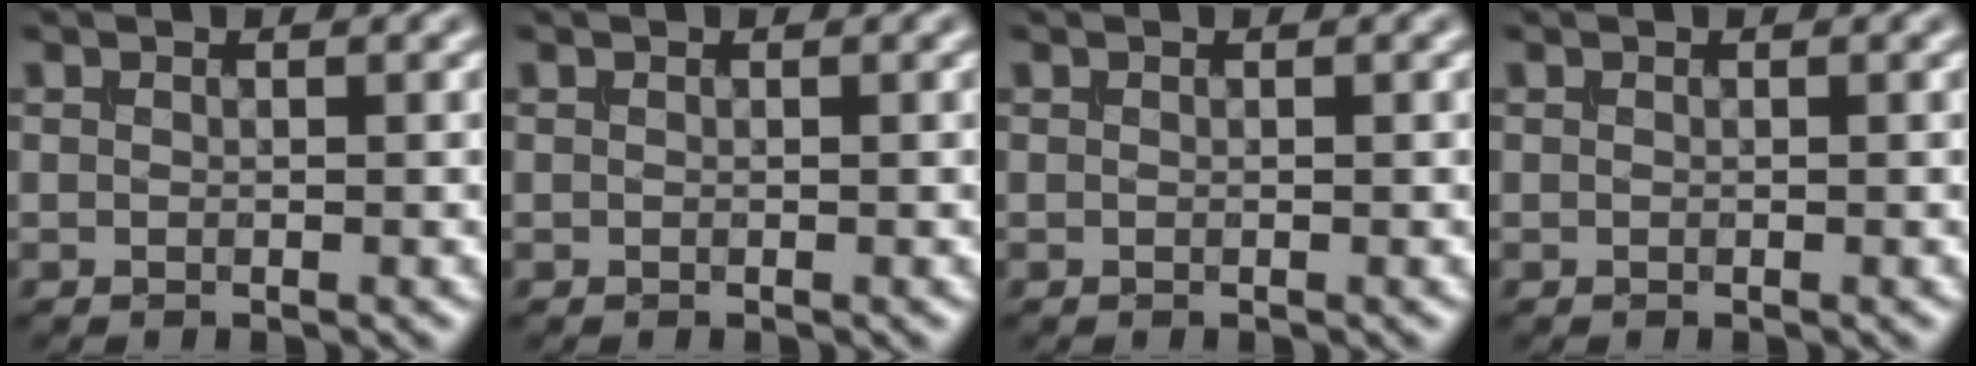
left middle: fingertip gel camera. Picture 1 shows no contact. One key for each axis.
{"total": 0.0}
{"total": 0.0}
{"total": 0.0}